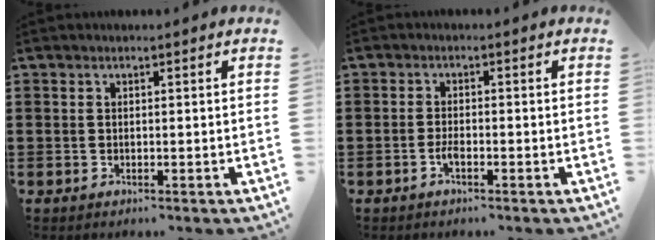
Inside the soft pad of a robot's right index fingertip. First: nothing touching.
{"total": 1.9, "force": [-0.9, 0.3, 1.7], "torque": [-0.040, -0.006, -0.019]}